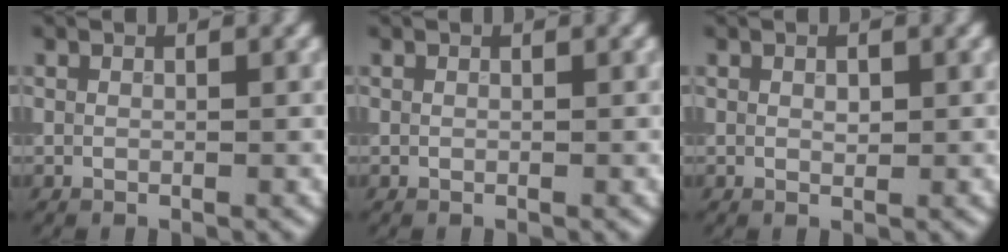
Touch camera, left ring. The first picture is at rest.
{"total": 0.0}
{"total": 0.8, "force": [0.2, 0.5, 0.6], "torque": [-0.009, 0.000, 0.003]}